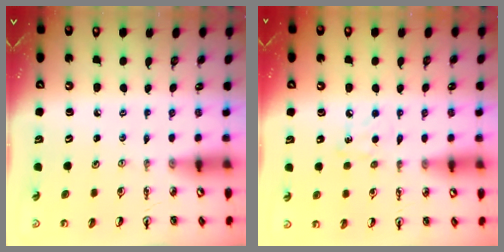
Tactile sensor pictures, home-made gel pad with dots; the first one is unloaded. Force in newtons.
{"total": 6.9, "press": 6.8, "slide": 1.0}